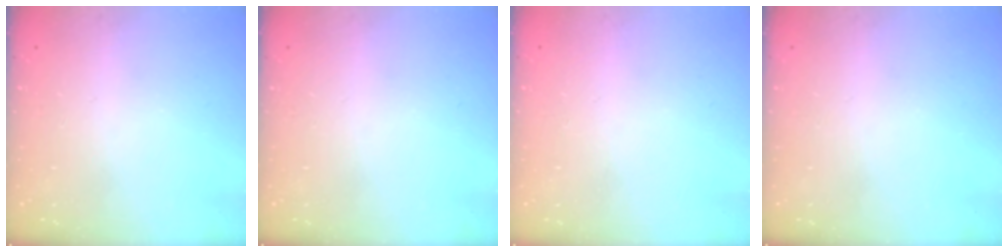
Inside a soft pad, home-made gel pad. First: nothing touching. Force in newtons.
{"total": 0.0}
{"total": 0.6, "press": 0.5, "slide": 0.2}
{"total": 0.0}